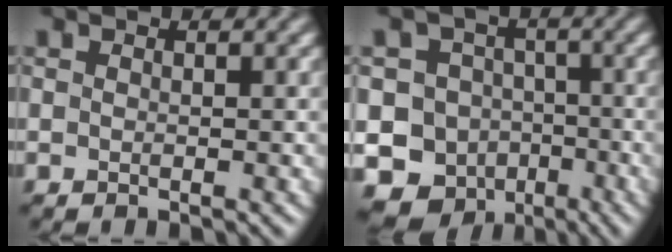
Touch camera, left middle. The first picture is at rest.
{"total": 12.4, "force": [-7.3, 9.4, 3.3], "torque": [-0.048, -0.024, -0.116]}